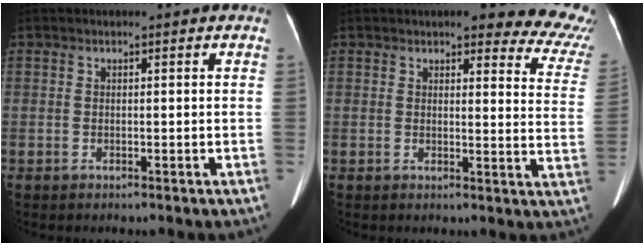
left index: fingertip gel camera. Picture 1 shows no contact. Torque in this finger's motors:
{"motor_torque": [0.55, -0.68, 0.08, 0.05]}